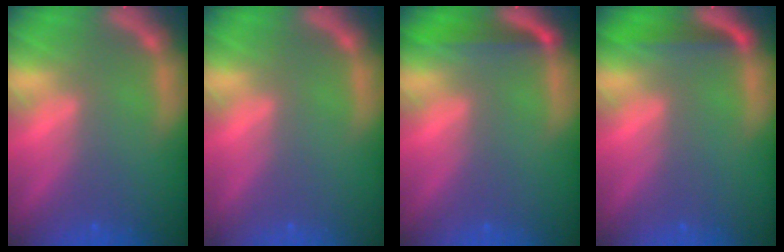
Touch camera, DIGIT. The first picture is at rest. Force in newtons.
{"total": 0.0}
{"total": 3.0}
{"total": 2.5}